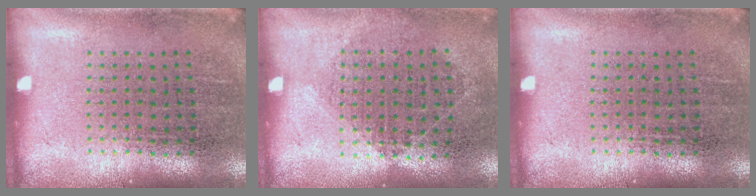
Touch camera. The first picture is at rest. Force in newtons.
{"total": 1.0, "press": 0.9, "slide": 0.4}
{"total": 0.0}